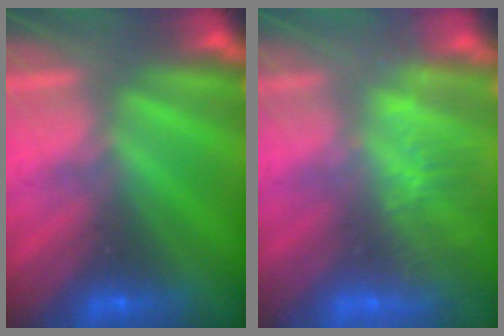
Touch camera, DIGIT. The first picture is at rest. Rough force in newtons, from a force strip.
{"total": 3.1}